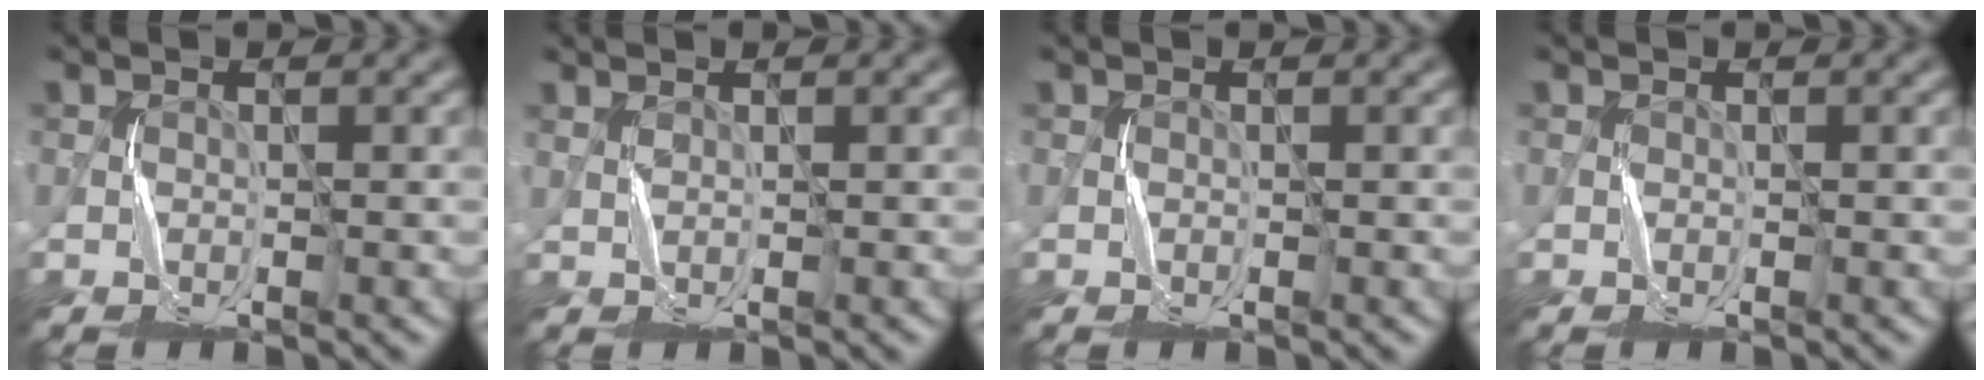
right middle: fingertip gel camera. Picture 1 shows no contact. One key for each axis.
{"total": 0.6, "fx": 0.5, "fy": -0.1, "fz": 0.3, "tx": -0.010, "ty": -0.003, "tz": 0.012}
{"total": 0.0}
{"total": 0.0}